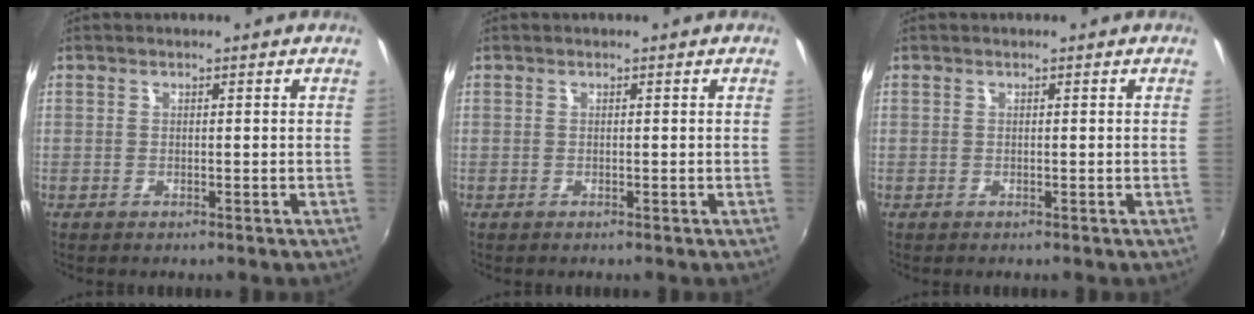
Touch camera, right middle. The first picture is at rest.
{"total": 0.0}
{"total": 0.0}